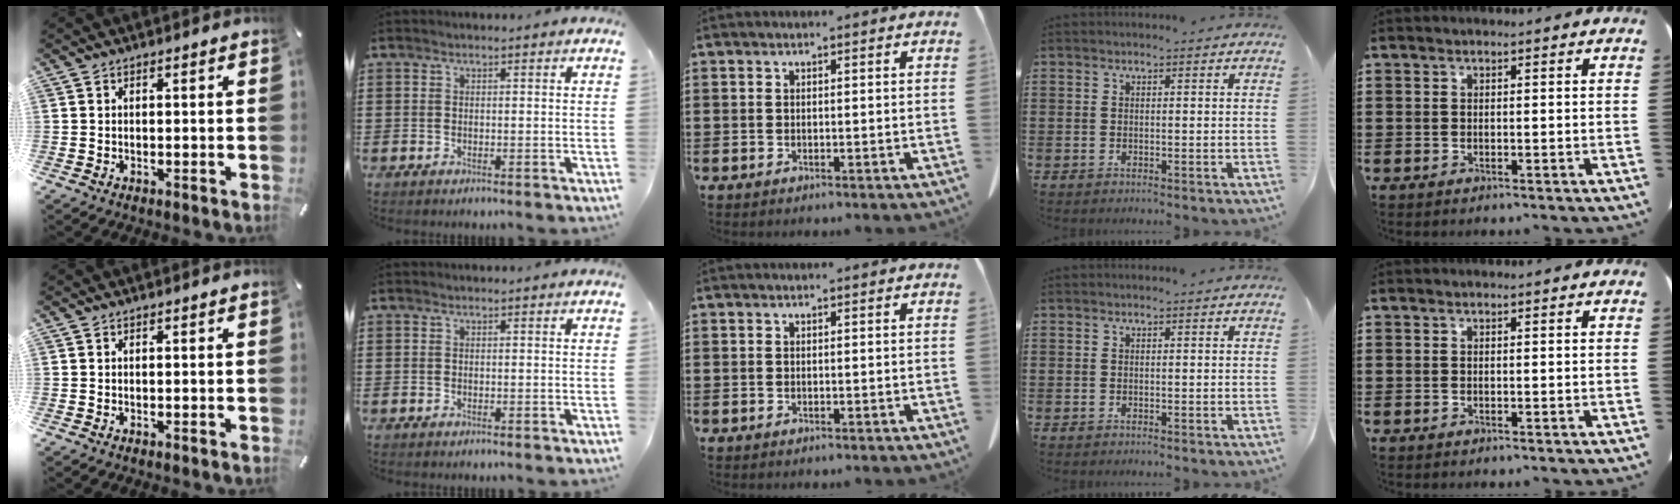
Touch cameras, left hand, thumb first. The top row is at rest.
{}